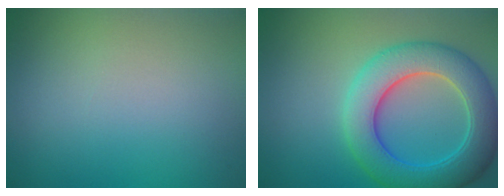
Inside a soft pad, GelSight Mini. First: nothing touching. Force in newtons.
{"total": 7.6, "press": 7.6, "slide": 0.2}